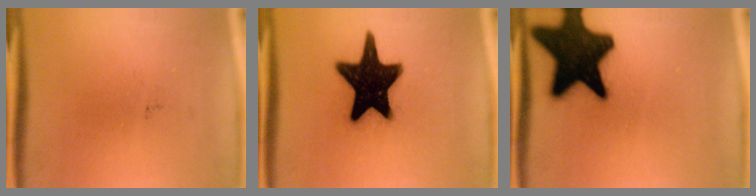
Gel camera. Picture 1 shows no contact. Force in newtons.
{"total": 19.4}
{"total": 19.4}